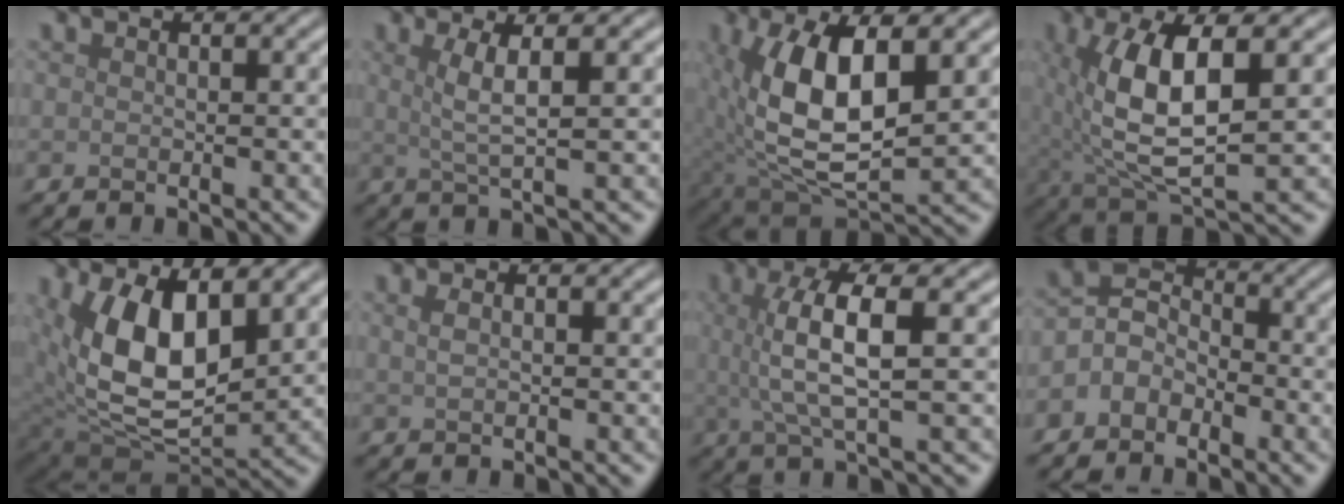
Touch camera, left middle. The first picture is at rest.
{"total": 3.4, "force": [0.8, 0.6, 3.3], "torque": [-0.063, -0.001, 0.018]}
{"total": 10.9, "force": [1.9, 5.3, 9.3], "torque": [-0.176, -0.010, 0.036]}
{"total": 9.0, "force": [1.5, 3.3, 8.2], "torque": [-0.163, -0.005, 0.030]}
{"total": 10.3, "force": [2.7, 5.5, 8.3], "torque": [-0.160, -0.019, 0.049]}
{"total": 1.3, "force": [0.4, 0.7, 1.0], "torque": [-0.016, -0.001, 0.006]}
{"total": 6.0, "force": [0.9, 1.6, 5.7], "torque": [-0.113, 0.008, 0.018]}
{"total": 3.2, "force": [-1.7, 2.4, 1.4], "torque": [-0.026, 0.011, -0.043]}